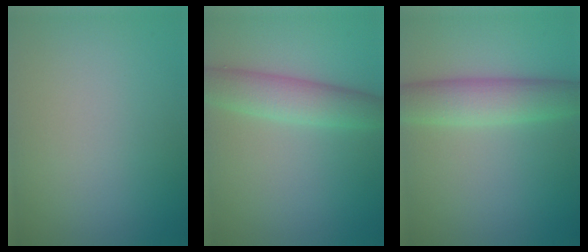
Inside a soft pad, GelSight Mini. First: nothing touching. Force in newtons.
{"total": 4.2, "press": 4.2, "slide": 0.2}
{"total": 4.8, "press": 4.8, "slide": 0.1}